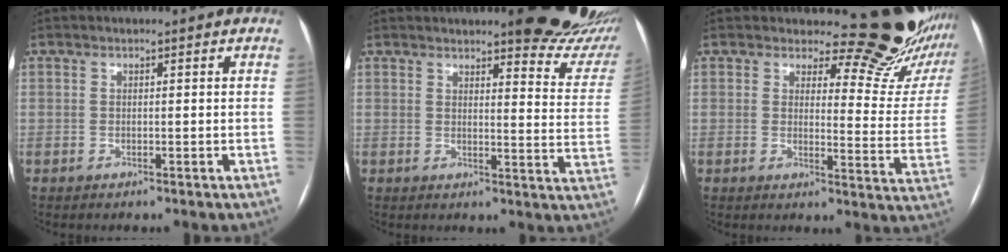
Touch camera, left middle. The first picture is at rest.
{"total": 15.5, "force": [13.6, 2.7, 6.8], "torque": [-0.056, -0.066, 0.138]}
{"total": 14.5, "force": [13.7, 2.8, 3.8], "torque": [-0.020, -0.112, 0.135]}